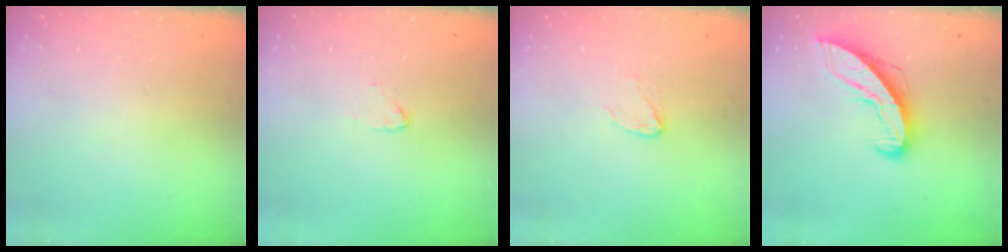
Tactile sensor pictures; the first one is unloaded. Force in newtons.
{"total": 2.6, "press": 2.6, "slide": 0.1}
{"total": 2.7, "press": 2.7, "slide": 0.3}
{"total": 9.0, "press": 9.0, "slide": 0.9}